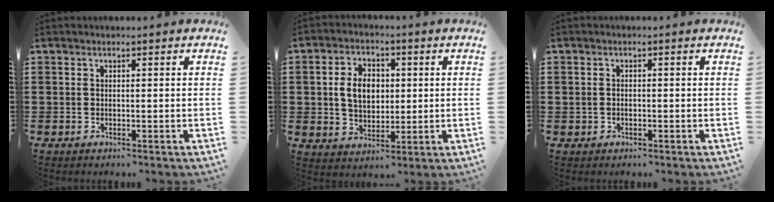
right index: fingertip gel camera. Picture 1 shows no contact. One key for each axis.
{"total": 6.4, "fx": 0.5, "fy": 4.6, "fz": 4.4, "tx": -0.104, "ty": 0.006, "tz": 0.000}
{"total": 0.8, "fx": -0.2, "fy": 0.6, "fz": 0.4, "tx": -0.011, "ty": 0.003, "tz": -0.005}